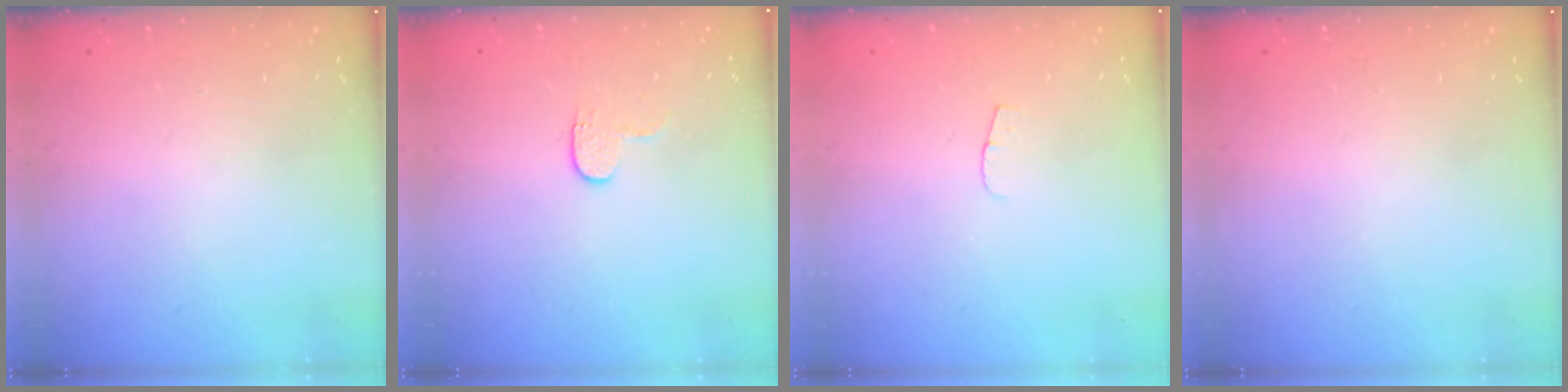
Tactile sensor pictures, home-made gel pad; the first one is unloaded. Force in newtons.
{"total": 3.6, "press": 3.6, "slide": 0.4}
{"total": 4.1, "press": 4.1, "slide": 0.4}
{"total": 0.0}